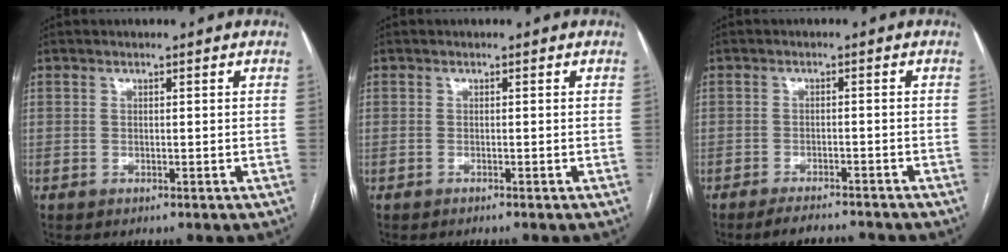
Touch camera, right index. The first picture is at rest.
{"total": 0.6, "force": [-0.4, -0.3, 0.3], "torque": [0.000, 0.002, -0.008]}
{"total": 5.7, "force": [-5.4, 0.5, 1.8], "torque": [-0.026, -0.012, -0.083]}